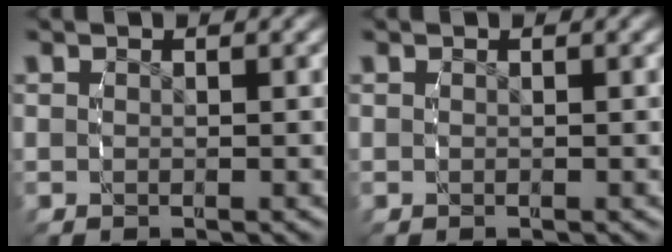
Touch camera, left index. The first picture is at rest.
{"total": 0.0}